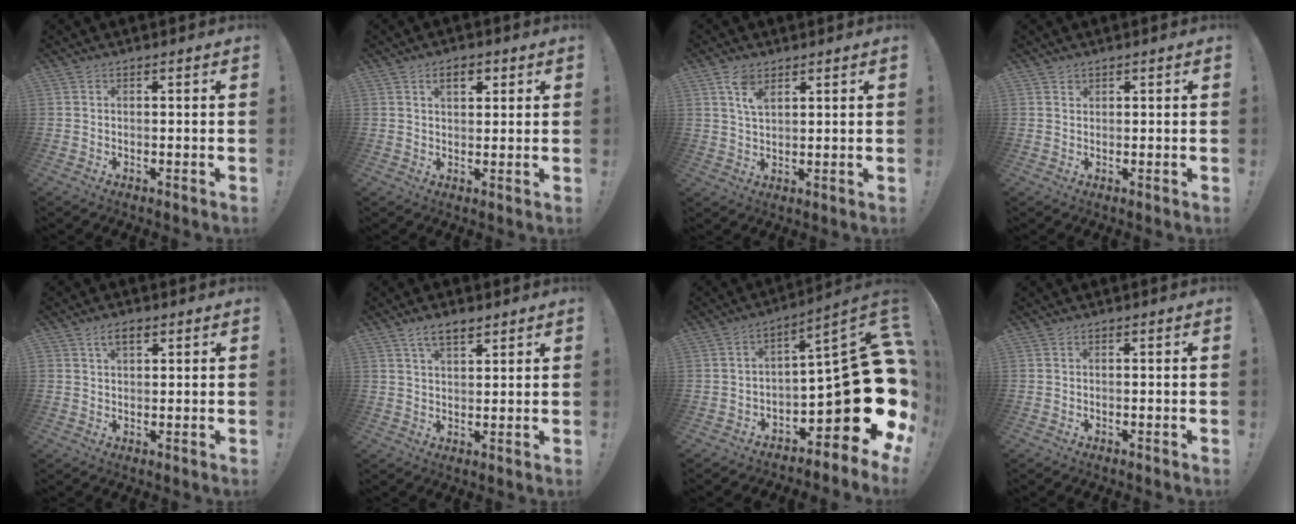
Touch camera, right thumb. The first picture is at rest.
{"total": 4.6, "force": [2.2, 2.6, 3.1], "torque": [-0.046, 0.000, 0.036]}
{"total": 5.9, "force": [3.5, 3.0, 3.8], "torque": [-0.065, -0.011, 0.063]}
{"total": 1.0, "force": [0.8, 0.6, 0.1], "torque": [0.003, -0.002, 0.015]}
{"total": 3.7, "force": [1.9, 2.1, 2.4], "torque": [-0.045, 0.003, 0.034]}
{"total": 5.9, "force": [4.0, 2.6, 3.4], "torque": [-0.058, -0.012, 0.074]}
{"total": 23.5, "force": [-4.4, 8.5, 21.4], "torque": [-0.277, -0.012, -0.054]}
{"total": 0.0}